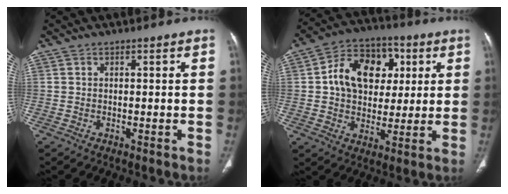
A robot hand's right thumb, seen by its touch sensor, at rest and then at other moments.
{"total": 15.5, "force": [3.2, 11.6, 9.8], "torque": [-0.125, 0.012, 0.050]}